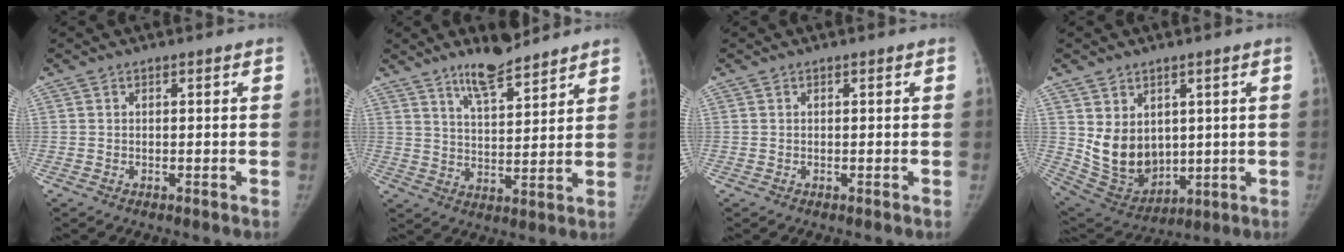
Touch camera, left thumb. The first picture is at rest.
{"total": 9.4, "force": [7.5, 2.4, 5.1], "torque": [-0.072, -0.052, 0.132]}
{"total": 0.0}
{"total": 11.7, "force": [2.2, 9.1, 7.1], "torque": [-0.092, -0.029, 0.076]}